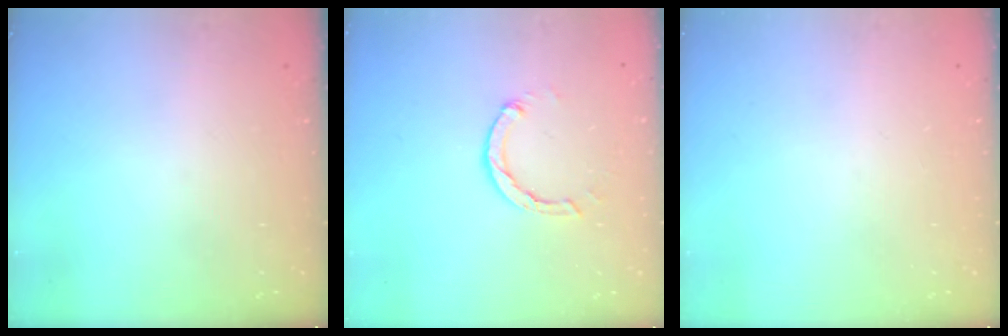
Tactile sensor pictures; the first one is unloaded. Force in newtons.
{"total": 3.4, "press": 3.4, "slide": 0.4}
{"total": 0.0}